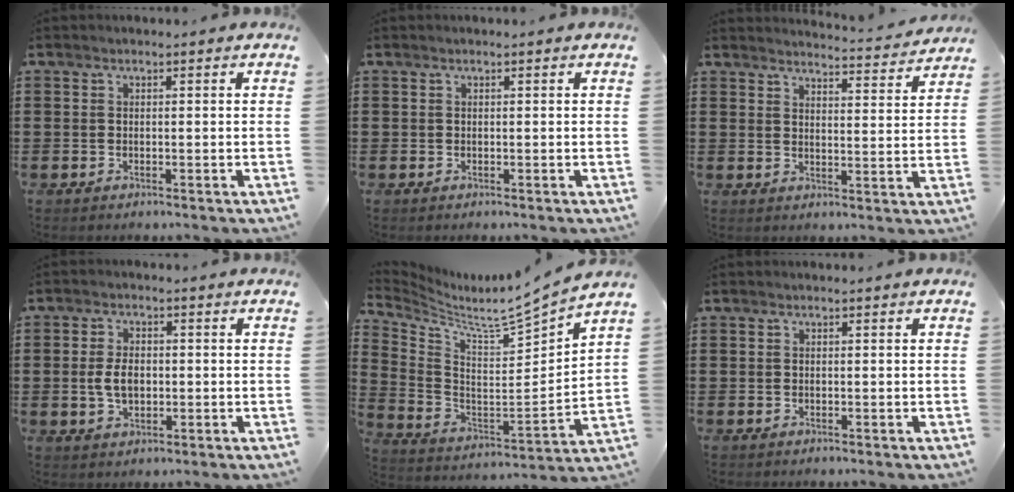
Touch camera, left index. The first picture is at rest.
{"total": 0.0}
{"total": 3.6, "force": [3.5, -0.3, 0.3], "torque": [-0.013, -0.031, 0.058]}
{"total": 4.5, "force": [-0.3, 2.7, 3.6], "torque": [-0.085, 0.002, -0.011]}
{"total": 5.9, "force": [5.4, 0.4, 2.3], "torque": [-0.071, -0.056, 0.077]}
{"total": 0.0}